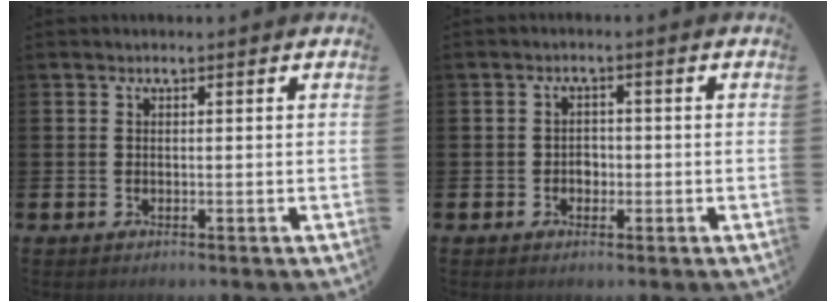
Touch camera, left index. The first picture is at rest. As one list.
[{"total": 1.8, "force": [-0.5, 1.5, 0.7], "torque": [-0.003, 0.000, -0.015]}]